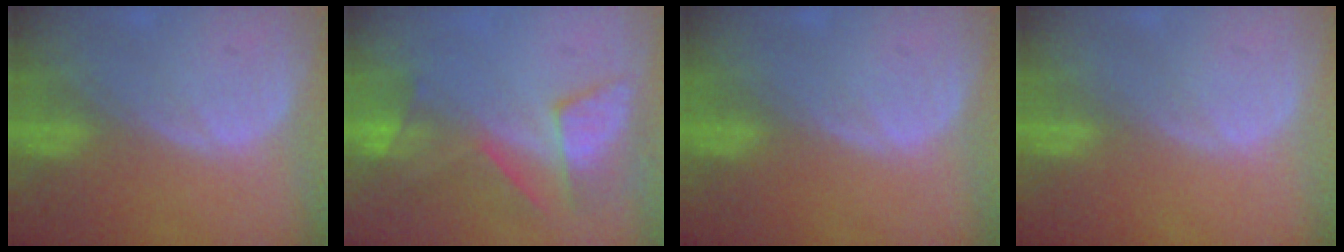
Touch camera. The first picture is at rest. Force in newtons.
{"total": 8.0, "press": 7.3, "slide": 3.4}
{"total": 0.0}
{"total": 0.0}